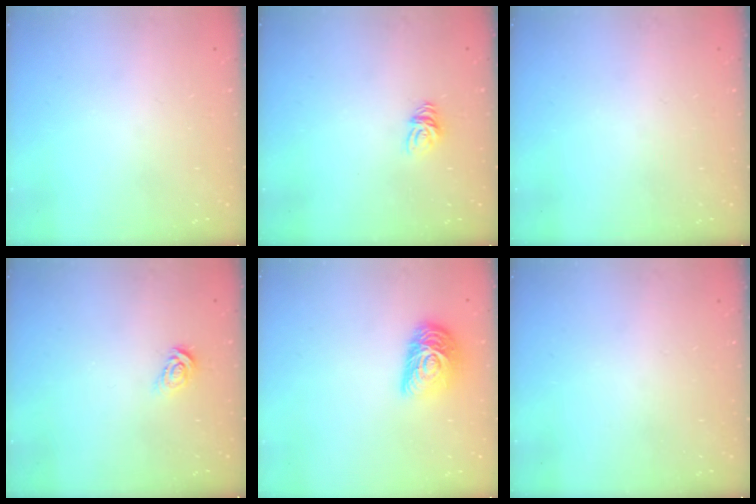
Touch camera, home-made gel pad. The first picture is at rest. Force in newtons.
{"total": 5.8, "press": 5.8, "slide": 0.4}
{"total": 0.0}
{"total": 6.0, "press": 6.0, "slide": 0.6}
{"total": 12.7, "press": 12.7, "slide": 0.7}
{"total": 0.0}